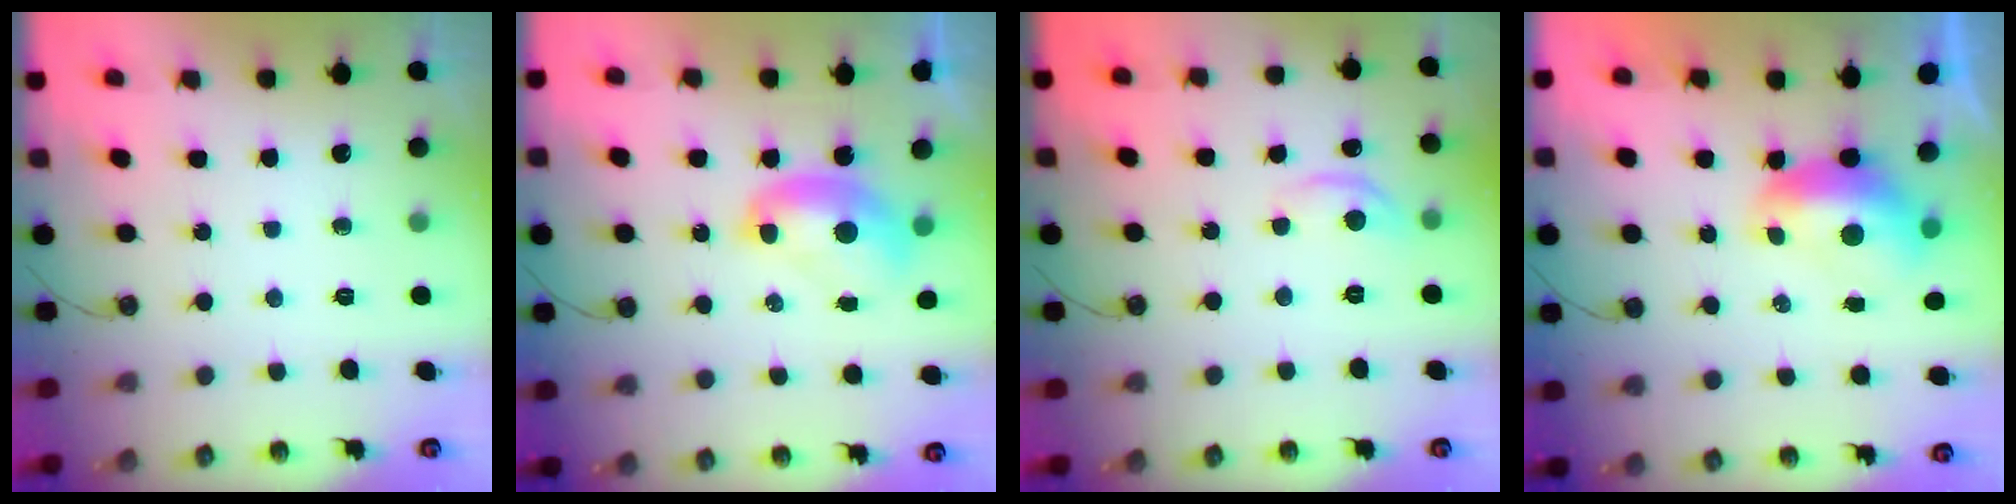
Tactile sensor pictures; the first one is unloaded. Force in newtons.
{"total": 1.8, "press": 1.8, "slide": 0.0}
{"total": 3.8, "press": 3.8, "slide": 0.5}
{"total": 1.7, "press": 1.5, "slide": 0.7}